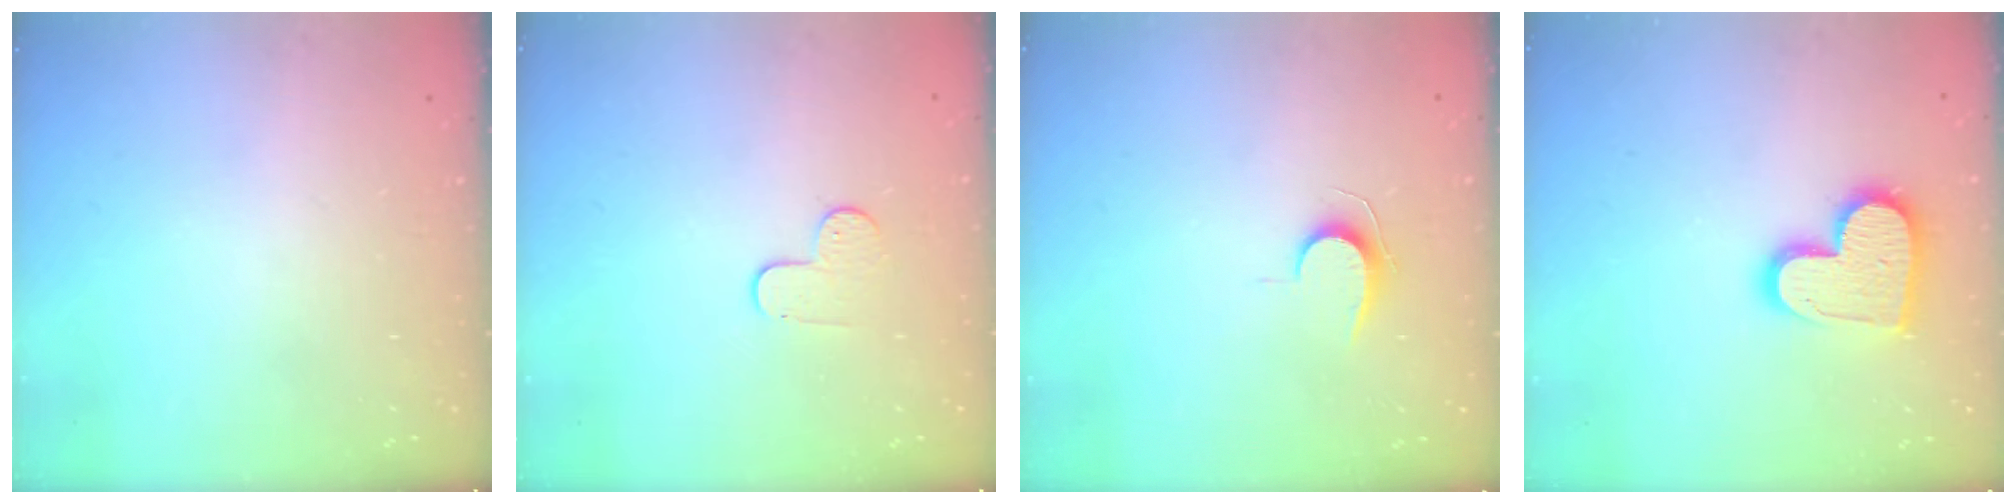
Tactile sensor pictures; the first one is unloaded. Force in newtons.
{"total": 6.2, "press": 6.2, "slide": 0.6}
{"total": 5.7, "press": 5.7, "slide": 0.6}
{"total": 14.5, "press": 14.5, "slide": 1.0}